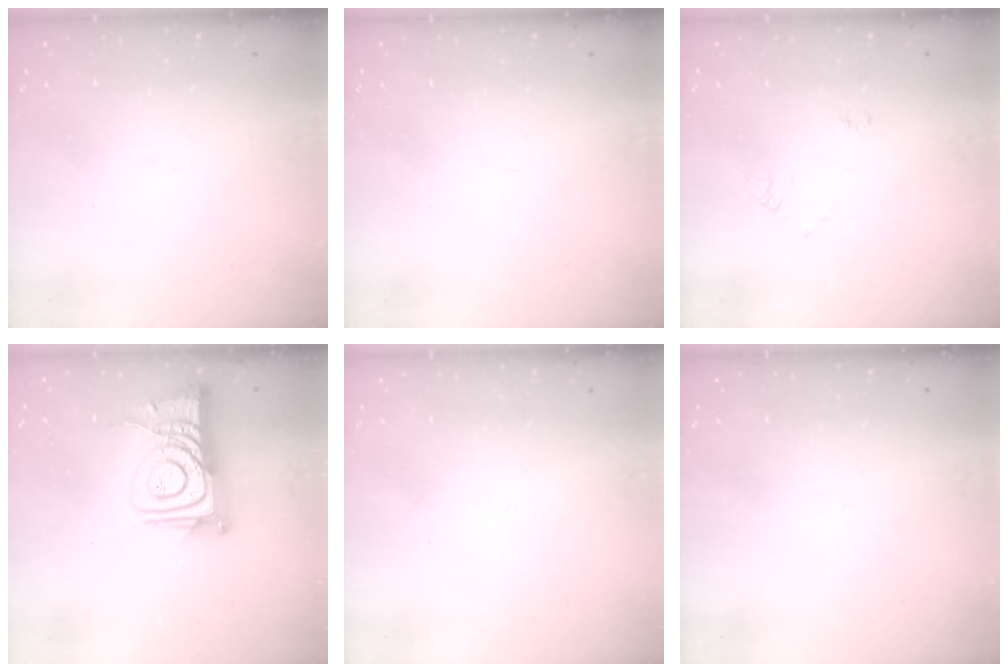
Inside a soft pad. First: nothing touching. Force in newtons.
{"total": 0.0}
{"total": 4.6, "press": 4.6, "slide": 0.5}
{"total": 15.9, "press": 15.9, "slide": 1.7}
{"total": 1.7, "press": 1.6, "slide": 0.1}
{"total": 0.0}